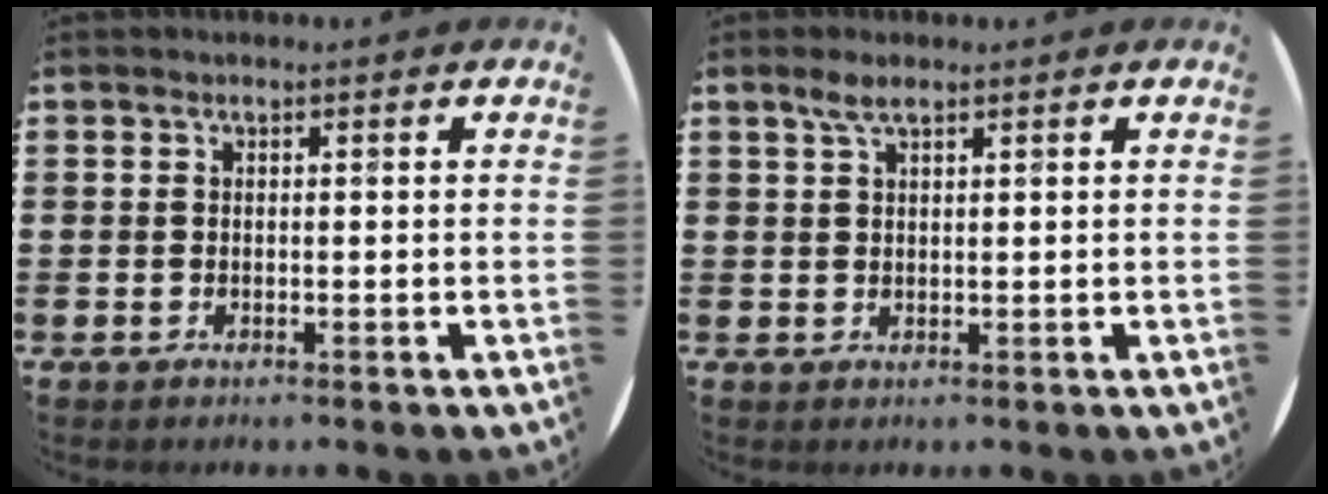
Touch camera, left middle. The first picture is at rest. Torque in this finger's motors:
{"motor_torque": [0.62, -0.41, 0.04, 0.03]}